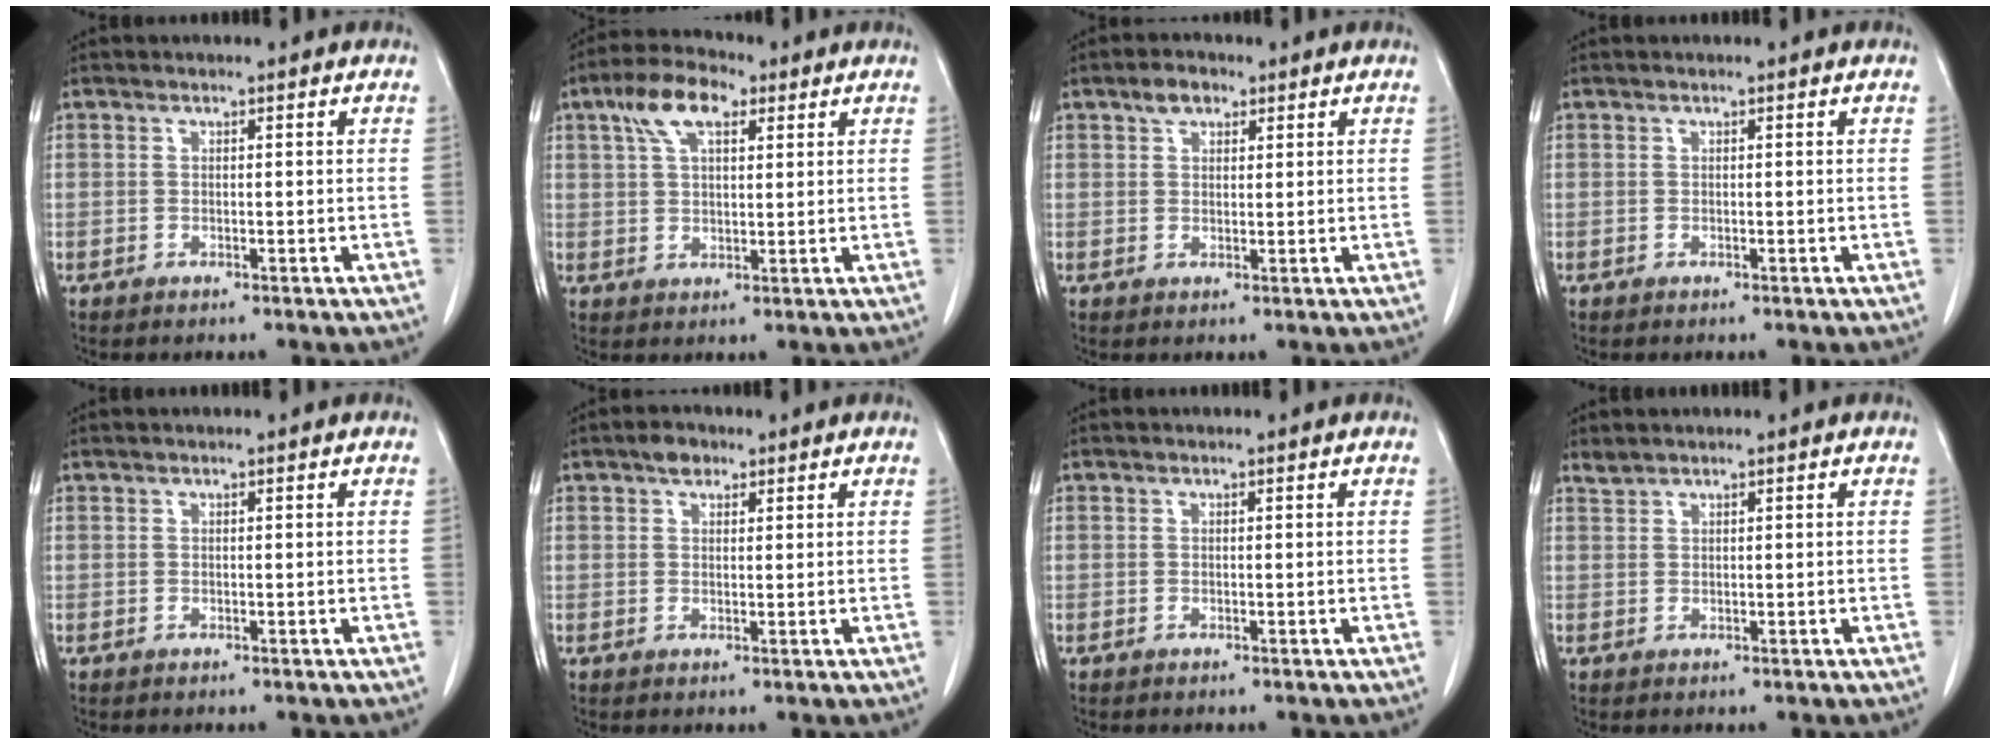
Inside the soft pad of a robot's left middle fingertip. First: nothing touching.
{"total": 7.8, "force": [3.9, 3.5, 5.7], "torque": [-0.111, 0.023, 0.071]}
{"total": 3.0, "force": [1.8, 1.8, 1.6], "torque": [-0.030, 0.009, 0.033]}
{"total": 0.0}
{"total": 0.0}
{"total": 2.2, "force": [1.4, 1.4, 1.0], "torque": [-0.016, 0.007, 0.021]}
{"total": 0.0}
{"total": 0.9, "force": [0.9, -0.1, 0.1], "torque": [-0.007, 0.006, 0.024]}